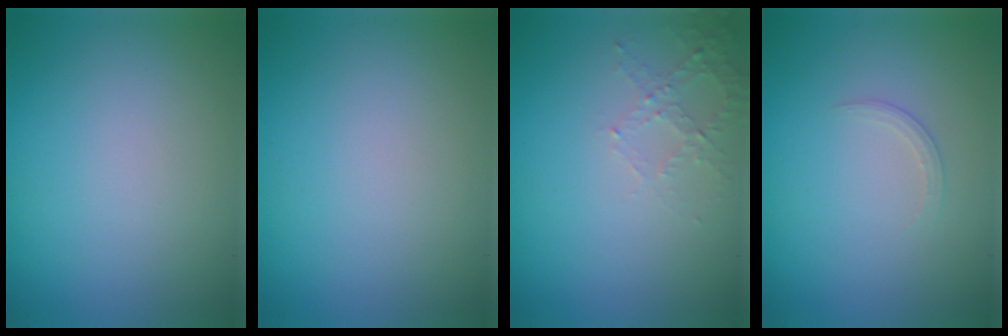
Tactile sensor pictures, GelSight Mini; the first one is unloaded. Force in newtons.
{"total": 0.0}
{"total": 1.8, "press": 1.7, "slide": 0.5}
{"total": 1.0, "press": 1.0, "slide": 0.0}